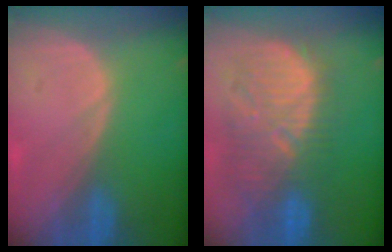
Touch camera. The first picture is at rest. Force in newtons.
{"total": 11.7, "press": 11.1, "slide": 3.8}